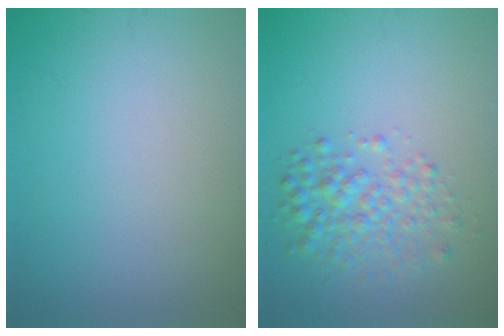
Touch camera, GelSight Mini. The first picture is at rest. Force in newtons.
{"total": 3.4, "press": 3.4, "slide": 0.1}